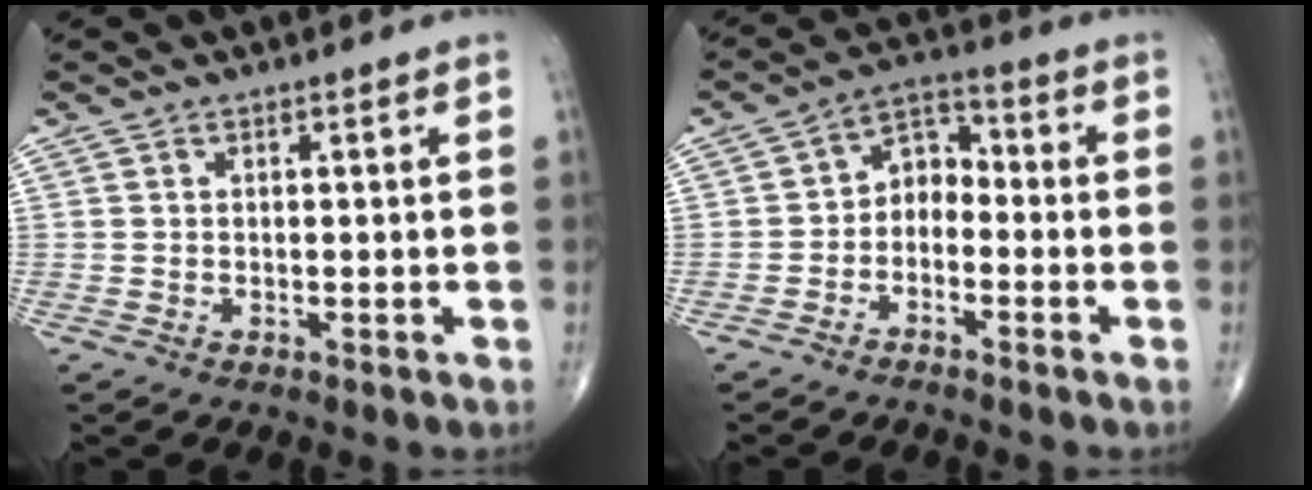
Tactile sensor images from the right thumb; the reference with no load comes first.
{"total": 5.9, "force": [-2.0, 4.3, 3.6], "torque": [-0.035, 0.039, -0.053]}